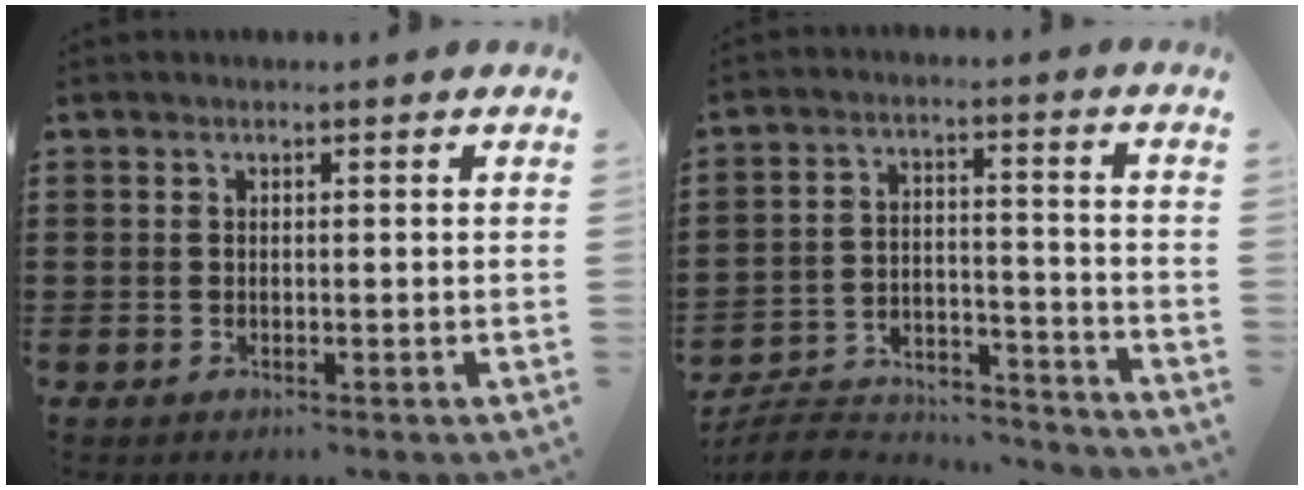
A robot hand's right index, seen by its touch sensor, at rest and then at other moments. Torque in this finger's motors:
{"motor_torque": [-1.91, -0.23, -0.06, -0.21]}